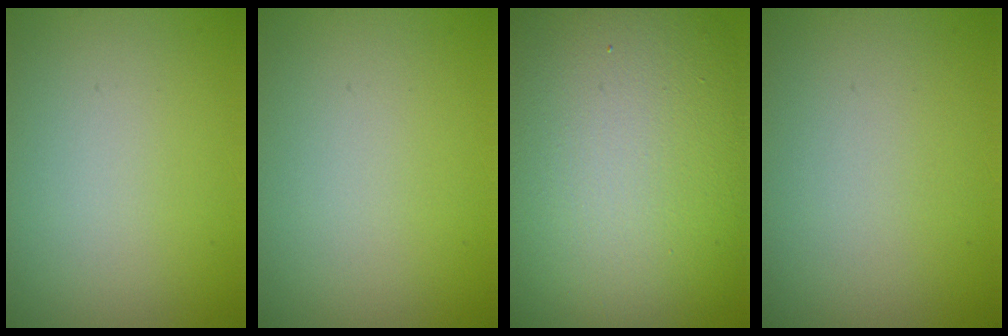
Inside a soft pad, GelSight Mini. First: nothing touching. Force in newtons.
{"total": 0.0}
{"total": 17.4, "press": 17.4, "slide": 1.0}
{"total": 0.0}